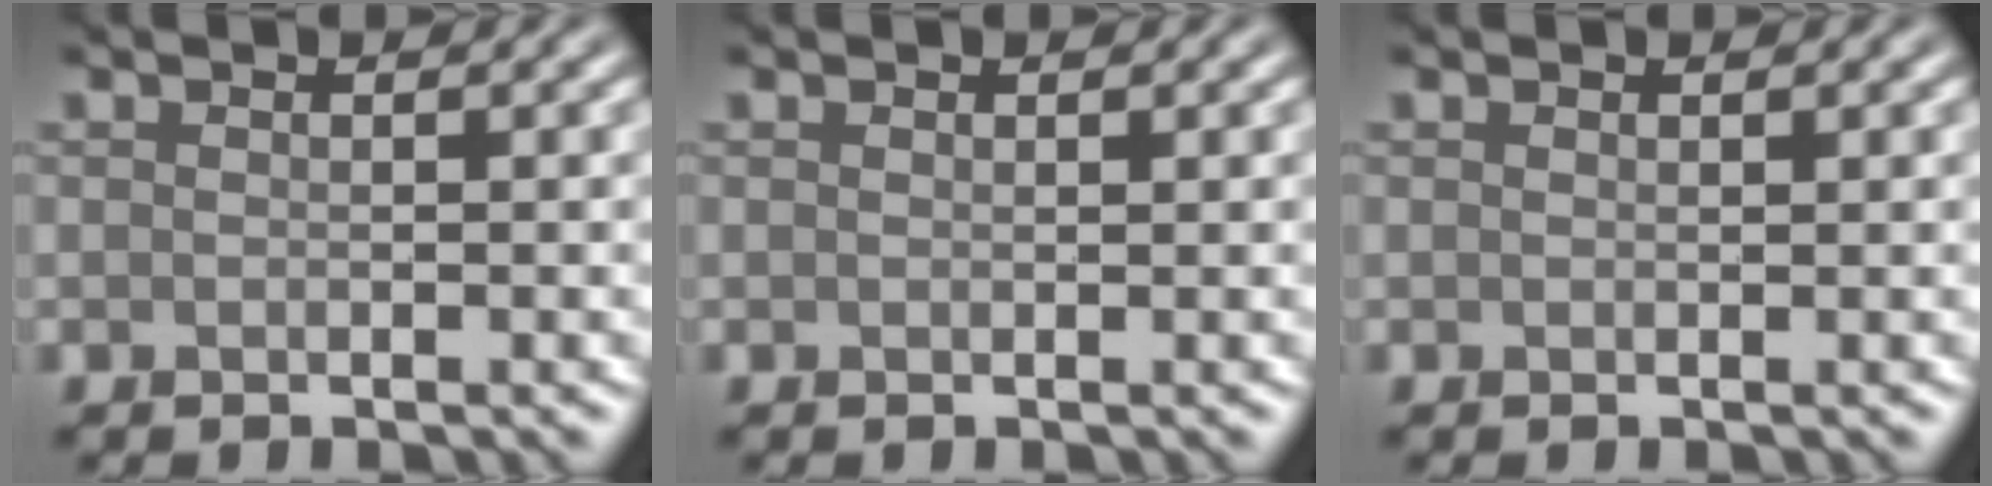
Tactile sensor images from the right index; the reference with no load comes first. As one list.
[{"total": 0.0}, {"total": 0.0}]